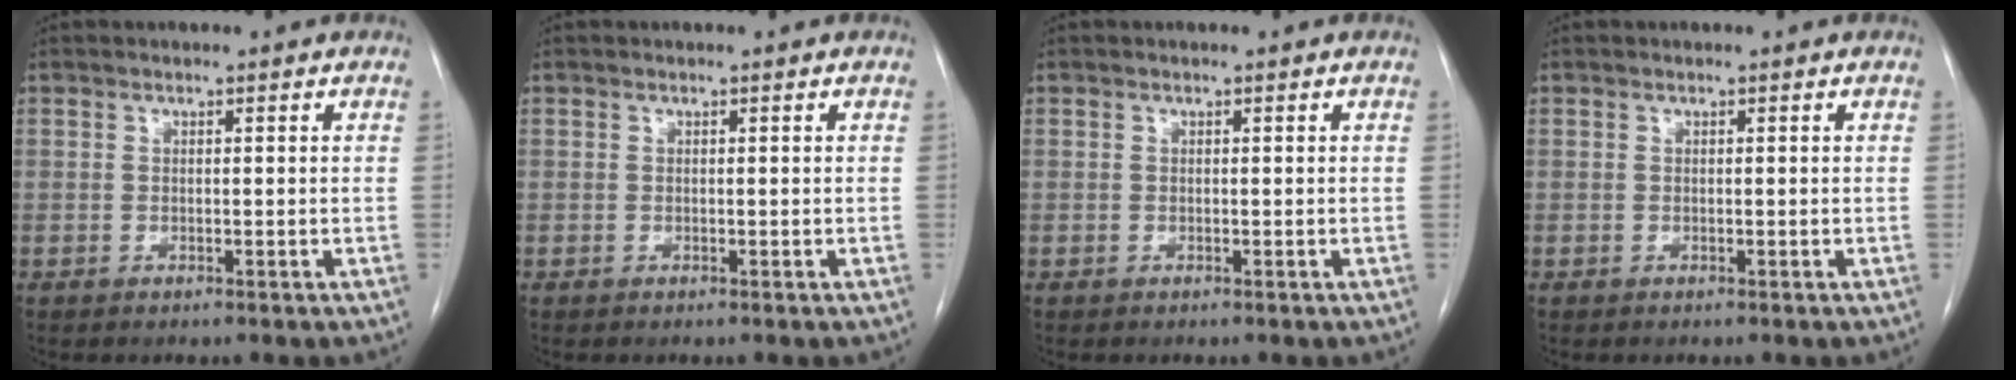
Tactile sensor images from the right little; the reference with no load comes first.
{"total": 0.0}
{"total": 0.0}
{"total": 0.0}